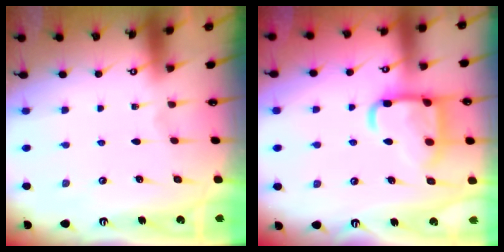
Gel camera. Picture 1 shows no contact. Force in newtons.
{"total": 15.9, "press": 15.8, "slide": 1.6}